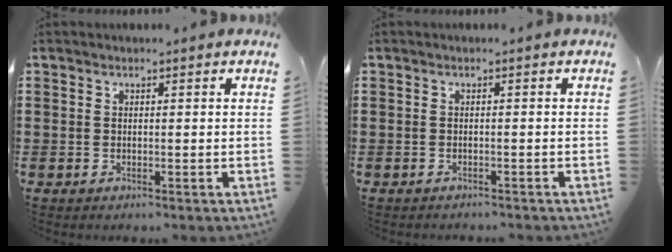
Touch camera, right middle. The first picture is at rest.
{"total": 0.6, "force": [-0.6, 0.2, -0.2], "torque": [0.001, -0.002, -0.012]}